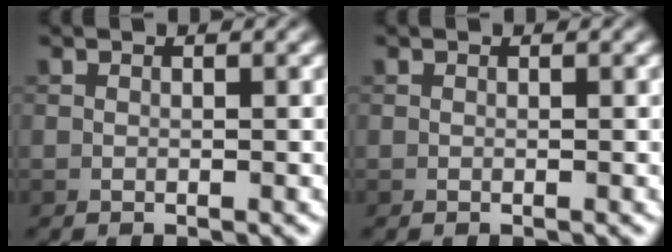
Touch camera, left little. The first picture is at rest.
{"total": 0.0}